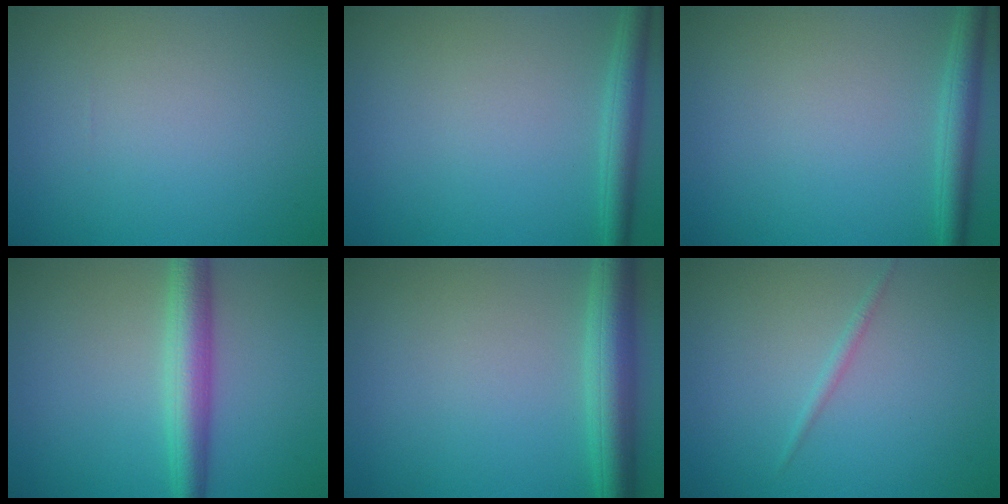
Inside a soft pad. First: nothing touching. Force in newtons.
{"total": 2.7, "press": 2.7, "slide": 0.1}
{"total": 2.7, "press": 2.7, "slide": 0.1}
{"total": 4.4, "press": 4.4, "slide": 0.0}
{"total": 5.1, "press": 5.1, "slide": 0.3}
{"total": 0.8, "press": 0.8, "slide": 0.0}